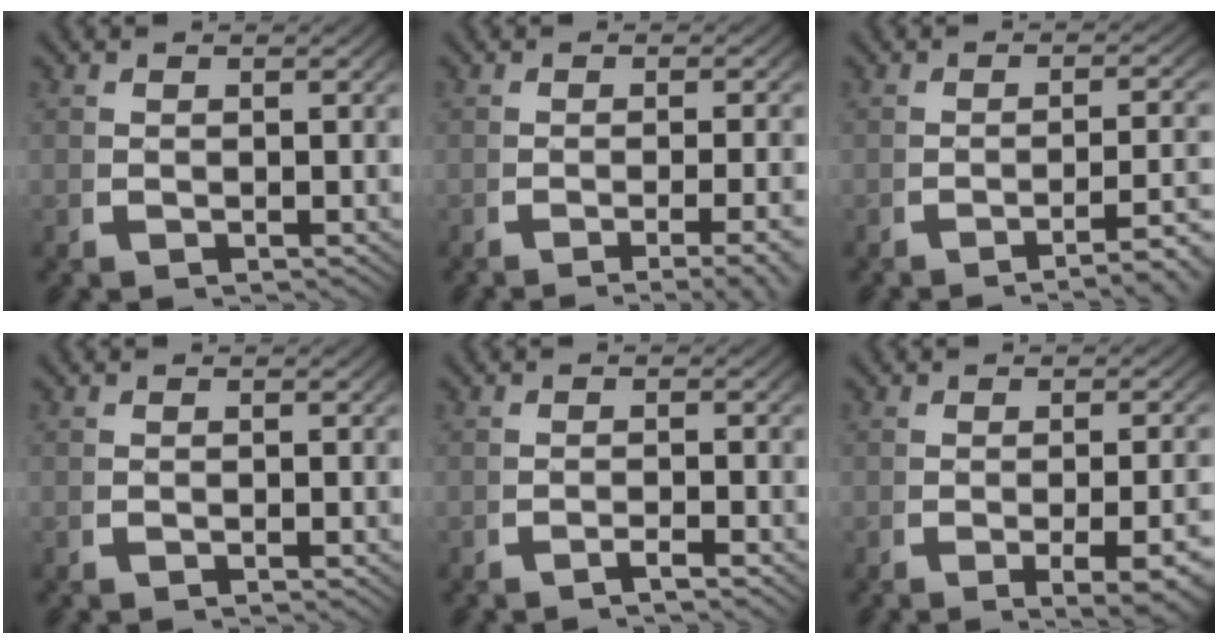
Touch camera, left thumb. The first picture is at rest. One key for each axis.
{"total": 4.8, "fx": -3.1, "fy": 1.0, "fz": 3.5, "tx": -0.053, "ty": -0.006, "tz": -0.047}
{"total": 4.8, "fx": -3.3, "fy": 0.7, "fz": 3.4, "tx": -0.045, "ty": 0.002, "tz": -0.052}
{"total": 0.0}
{"total": 1.3, "fx": -1.0, "fy": -0.3, "fz": 0.8, "tx": -0.014, "ty": 0.007, "tz": -0.026}
{"total": 4.7, "fx": -1.7, "fy": 1.2, "fz": 4.2, "tx": -0.061, "ty": -0.002, "tz": -0.025}